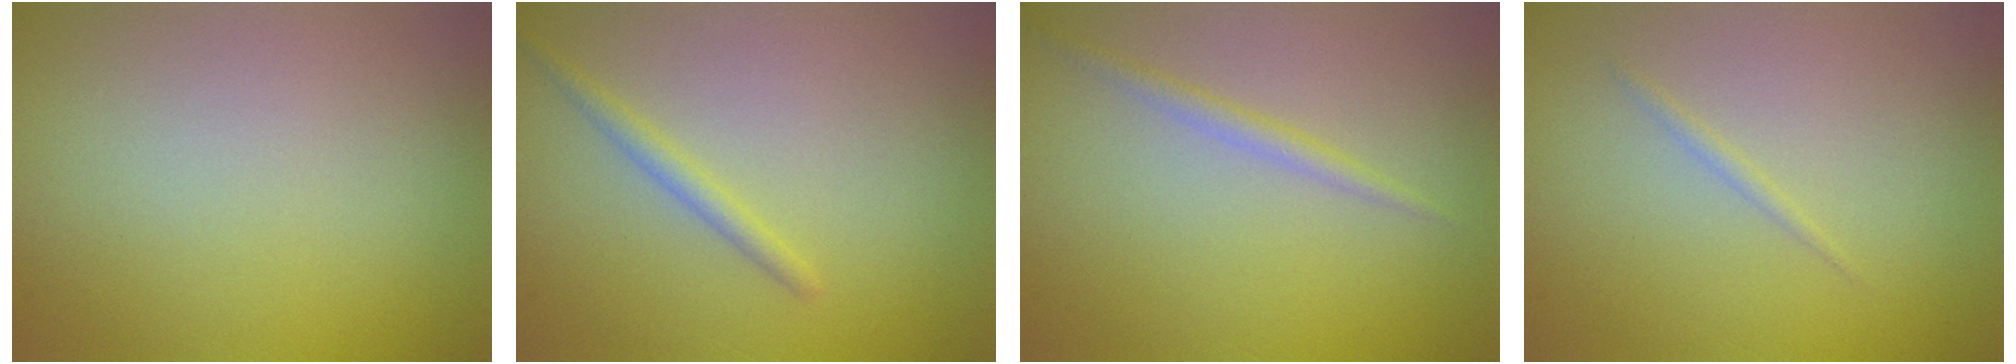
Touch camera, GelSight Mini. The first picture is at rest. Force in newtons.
{"total": 1.5, "press": 1.5, "slide": 0.0}
{"total": 1.3, "press": 1.3, "slide": 0.0}
{"total": 0.6, "press": 0.6, "slide": 0.0}